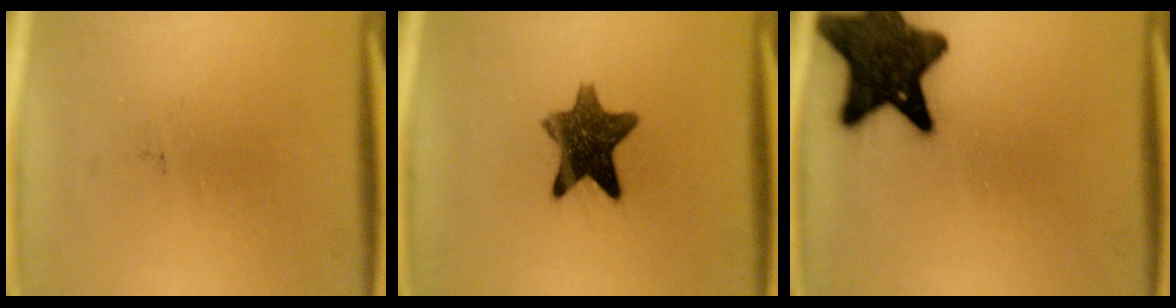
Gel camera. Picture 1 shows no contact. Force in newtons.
{"total": 10.6}
{"total": 15.3}